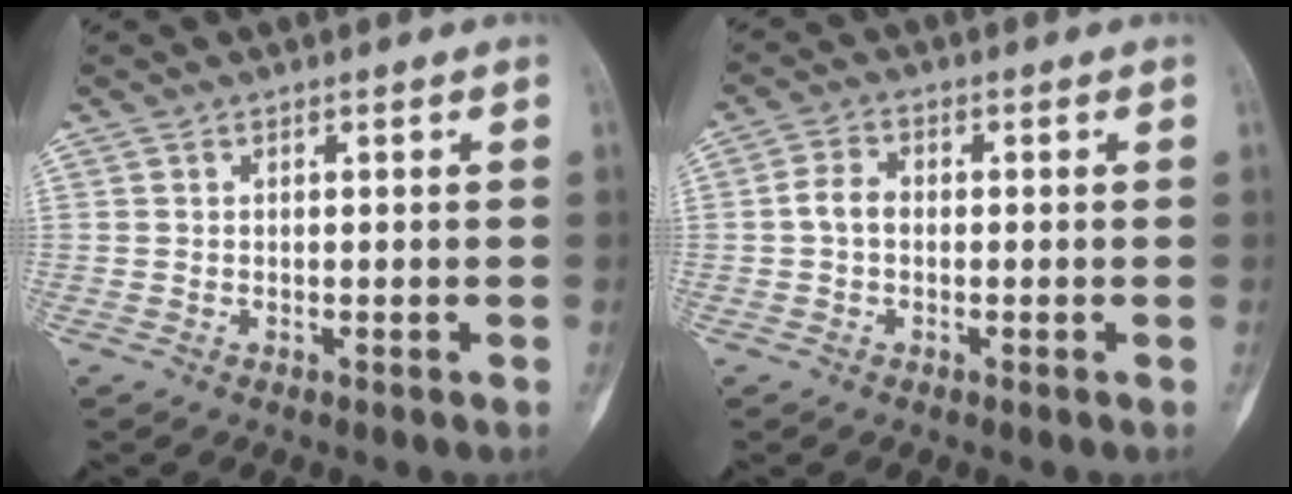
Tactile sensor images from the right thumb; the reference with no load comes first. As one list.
[{"total": 3.4, "force": [-0.4, 2.4, 2.4], "torque": [-0.042, 0.011, -0.015]}]